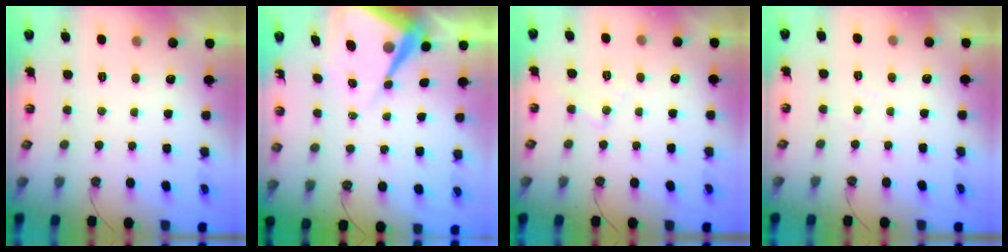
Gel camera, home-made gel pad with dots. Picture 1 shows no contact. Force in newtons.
{"total": 11.8, "press": 11.8, "slide": 1.0}
{"total": 5.5, "press": 5.4, "slide": 0.8}
{"total": 2.7, "press": 2.7, "slide": 0.4}